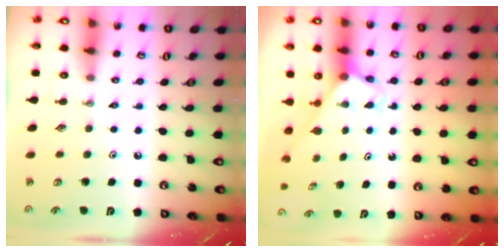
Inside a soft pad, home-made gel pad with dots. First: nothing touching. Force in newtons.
{"total": 2.6, "press": 2.6, "slide": 0.2}